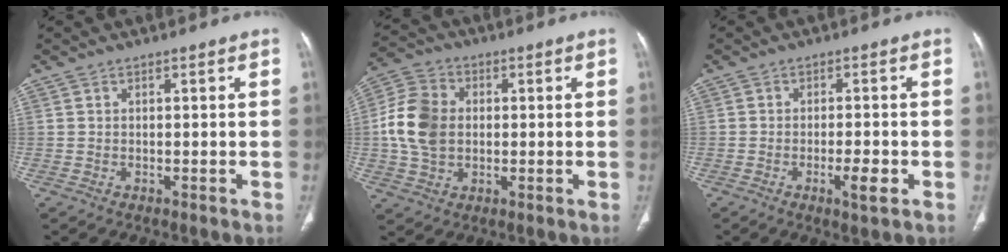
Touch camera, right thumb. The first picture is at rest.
{"total": 11.3, "force": [0.4, 8.5, 7.4], "torque": [-0.137, 0.013, 0.006]}
{"total": 4.2, "force": [-1.6, 0.9, 3.7], "torque": [-0.063, 0.000, -0.028]}